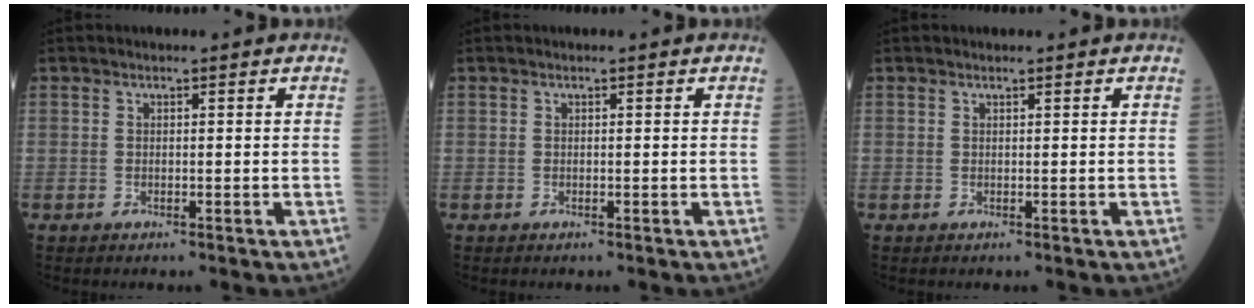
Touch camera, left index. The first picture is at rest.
{"total": 0.0}
{"total": 0.0}